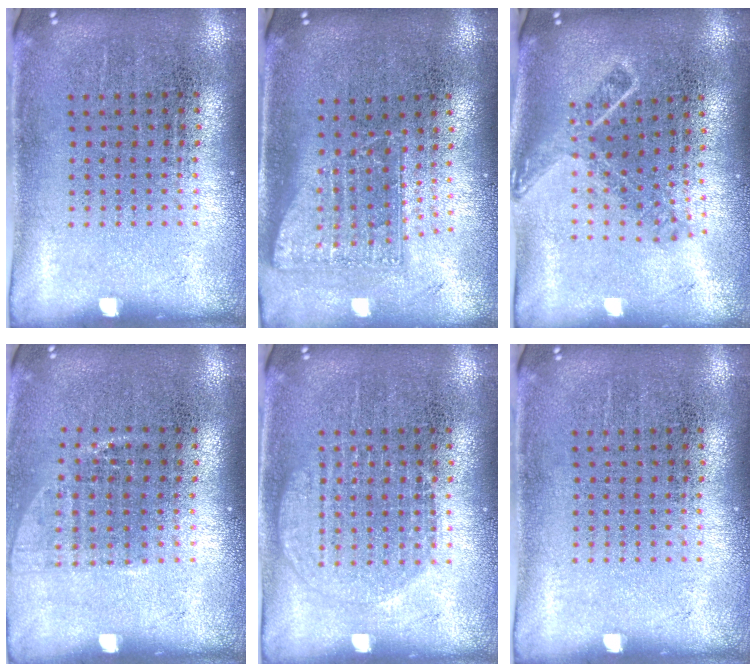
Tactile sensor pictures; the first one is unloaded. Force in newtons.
{"total": 1.8, "press": 1.3, "slide": 1.2}
{"total": 1.7, "press": 1.3, "slide": 1.1}
{"total": 1.0, "press": 0.9, "slide": 0.6}
{"total": 1.9, "press": 1.8, "slide": 0.4}
{"total": 0.0}